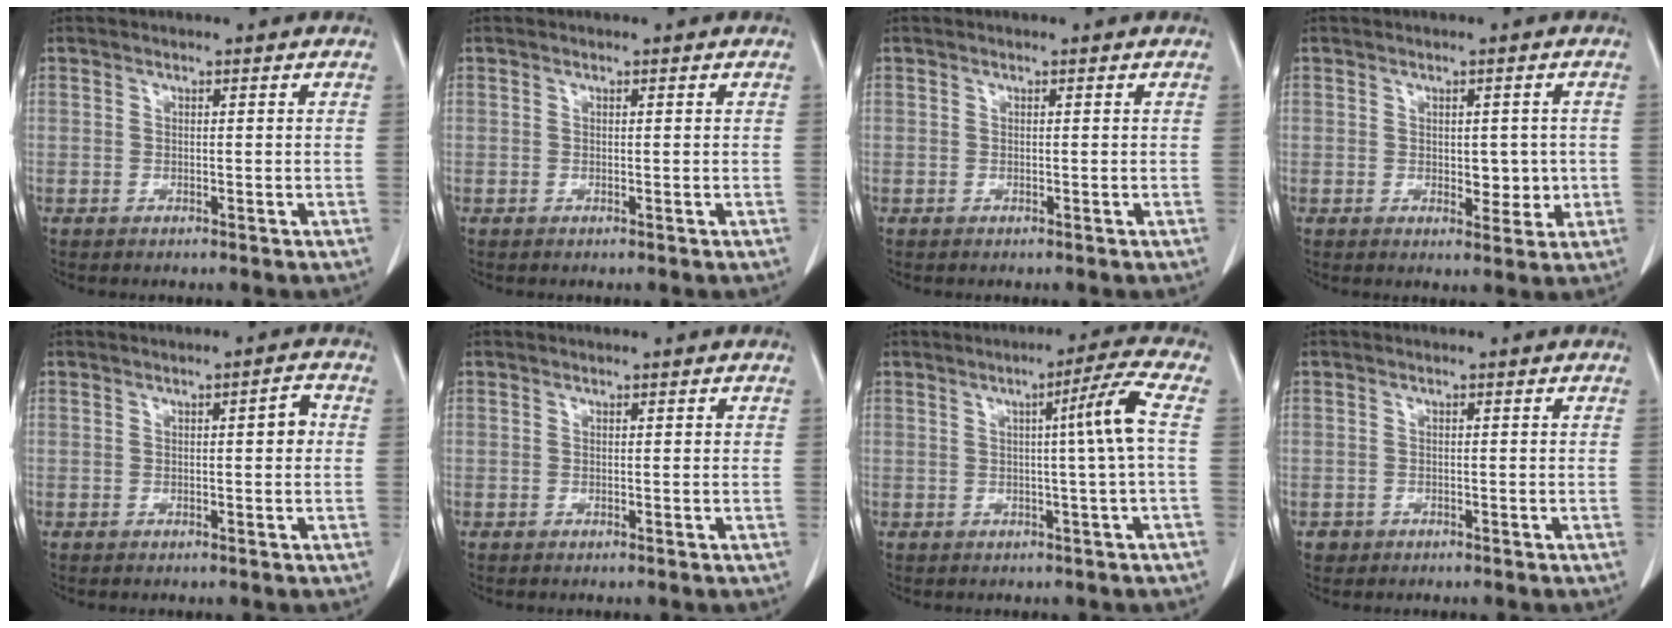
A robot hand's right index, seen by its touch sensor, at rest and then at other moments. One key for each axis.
{"total": 0.0}
{"total": 0.0}
{"total": 3.9, "fx": 0.0, "fy": 2.4, "fz": 3.1, "tx": -0.029, "ty": 0.001, "tz": 0.010}
{"total": 2.4, "fx": 0.2, "fy": 0.6, "fz": 2.4, "tx": -0.033, "ty": 0.005, "tz": 0.001}
{"total": 0.0}
{"total": 5.9, "fx": 0.4, "fy": -1.7, "fz": 5.7, "tx": -0.087, "ty": 0.004, "tz": 0.006}
{"total": 1.1, "fx": -0.6, "fy": 0.9, "fz": 0.0, "tx": -0.009, "ty": 0.002, "tz": -0.008}